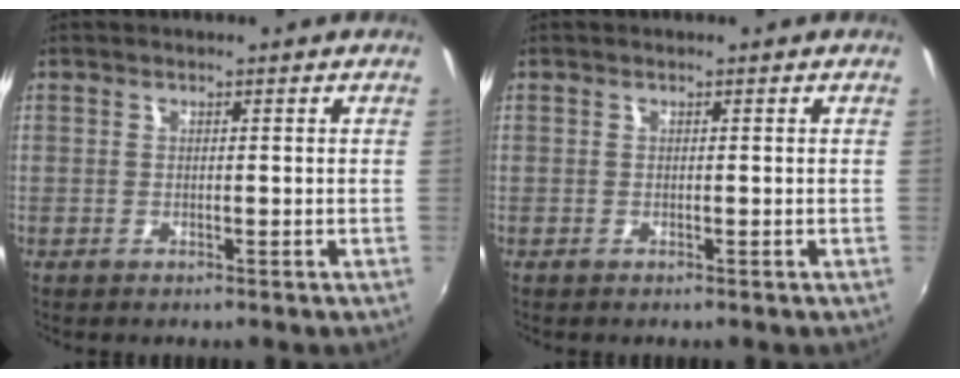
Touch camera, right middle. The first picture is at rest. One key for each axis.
{"total": 0.0}